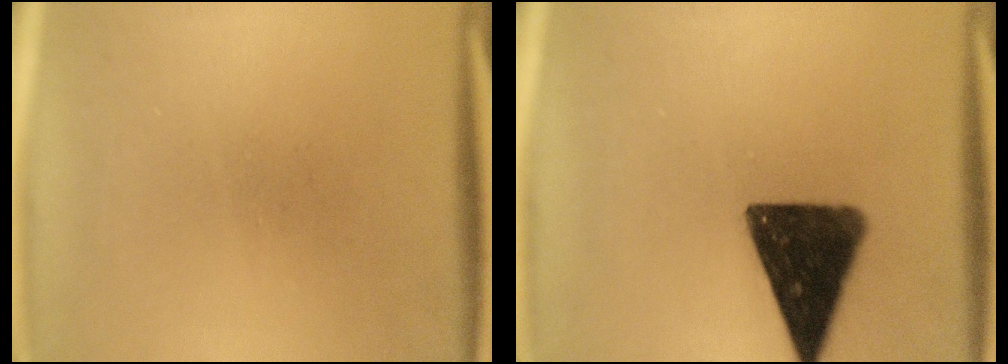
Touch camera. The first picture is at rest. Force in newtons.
{"total": 14.3}